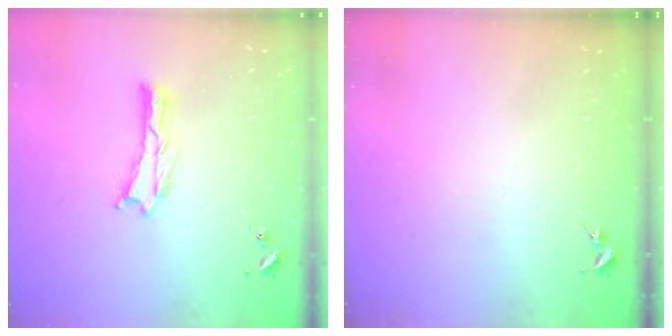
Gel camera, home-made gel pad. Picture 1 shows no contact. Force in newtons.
{"total": 0.0}